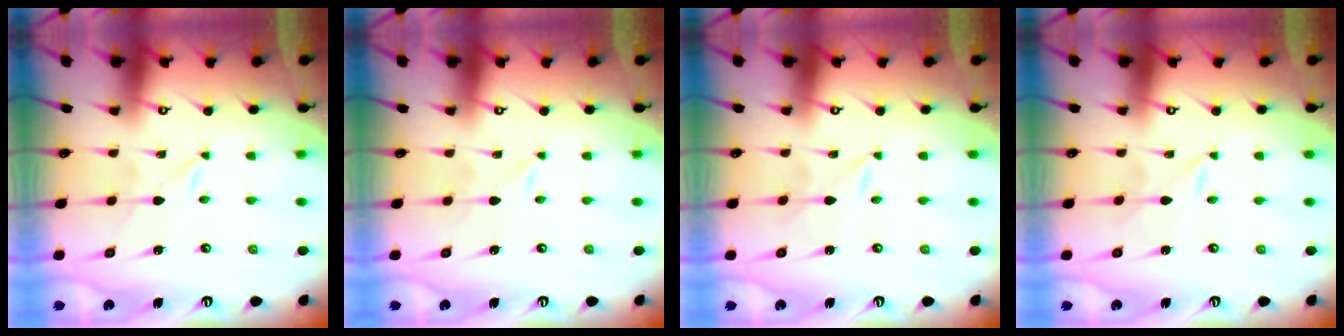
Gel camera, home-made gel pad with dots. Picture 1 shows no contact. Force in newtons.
{"total": 0.0}
{"total": 0.0}
{"total": 0.0}